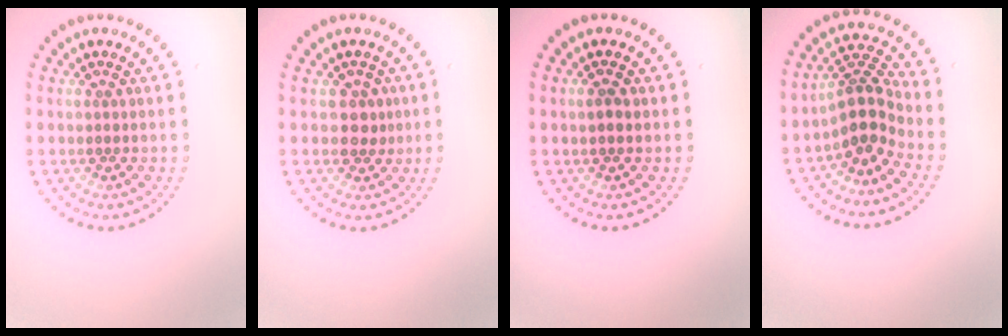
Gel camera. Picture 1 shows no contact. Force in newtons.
{"total": 1.7, "press": 1.5, "slide": 0.8}
{"total": 1.1, "press": 1.1, "slide": 0.1}
{"total": 3.6, "press": 2.7, "slide": 2.5}